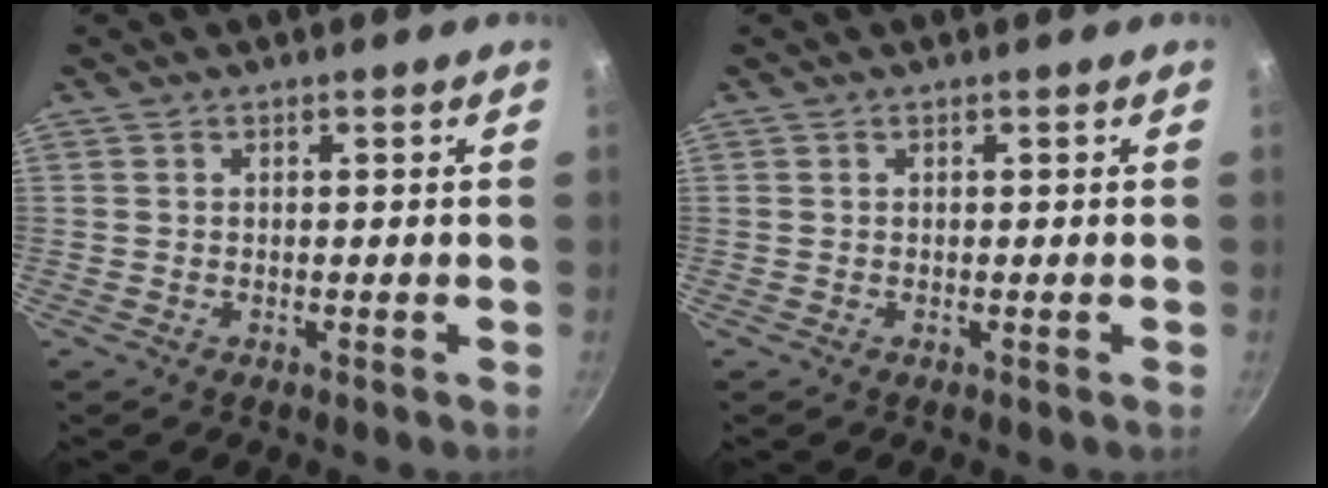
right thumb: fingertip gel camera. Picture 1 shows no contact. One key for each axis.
{"total": 0.0}